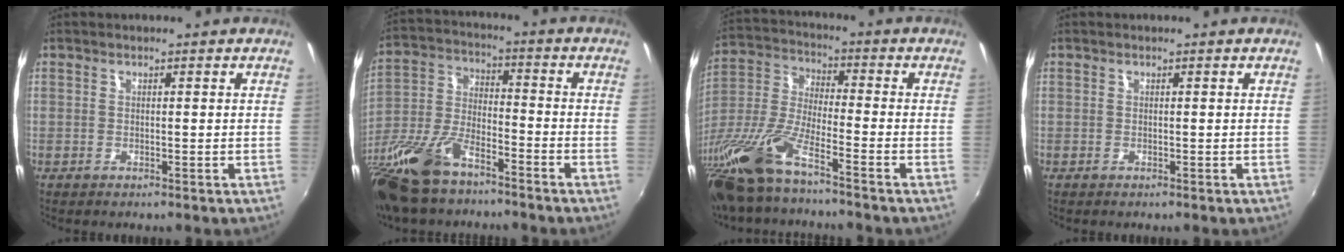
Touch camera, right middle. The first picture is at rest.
{"total": 17.9, "force": [-12.4, 7.1, 10.8], "torque": [-0.248, -0.026, -0.243]}
{"total": 16.3, "force": [-11.4, 2.3, 11.4], "torque": [-0.255, -0.029, -0.234]}
{"total": 0.0}